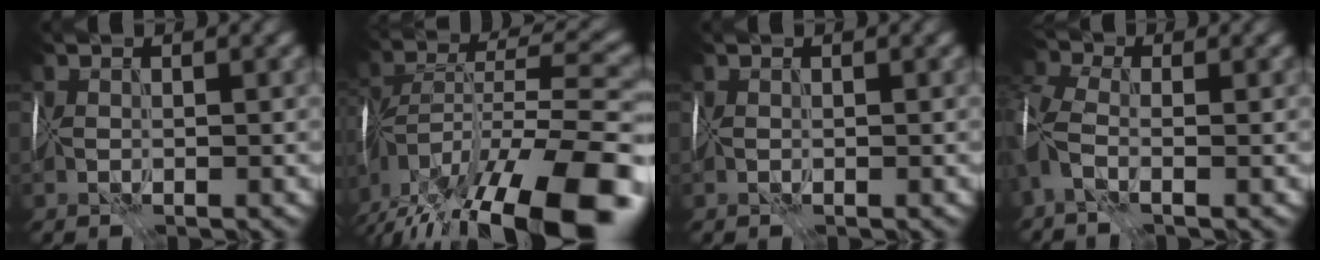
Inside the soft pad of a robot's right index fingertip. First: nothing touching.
{"total": 17.7, "force": [-11.5, 5.8, 12.3], "torque": [-0.178, -0.008, -0.173]}
{"total": 0.0}
{"total": 6.0, "force": [-1.9, 3.2, 4.7], "torque": [-0.135, -0.002, -0.044]}